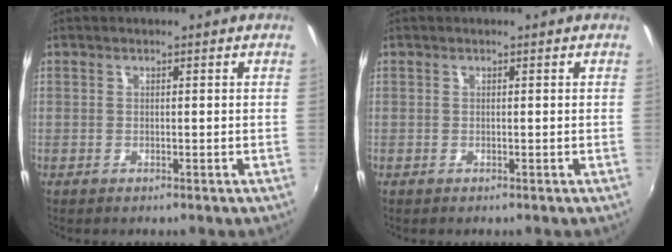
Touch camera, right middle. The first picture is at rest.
{"total": 0.0}